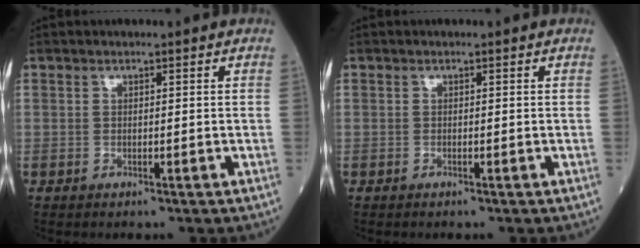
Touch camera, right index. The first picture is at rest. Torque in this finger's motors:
{"motor_torque": [-0.11, -0.02, -0.01, -0.01]}